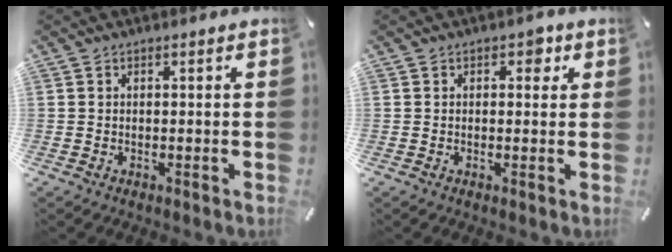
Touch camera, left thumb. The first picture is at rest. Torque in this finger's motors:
{"motor_torque": [0.41, 0.28, 0.08, -0.20, 0.07]}